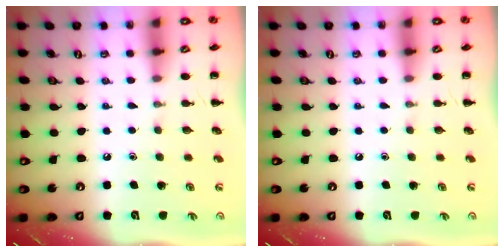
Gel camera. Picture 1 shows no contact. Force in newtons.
{"total": 0.0}